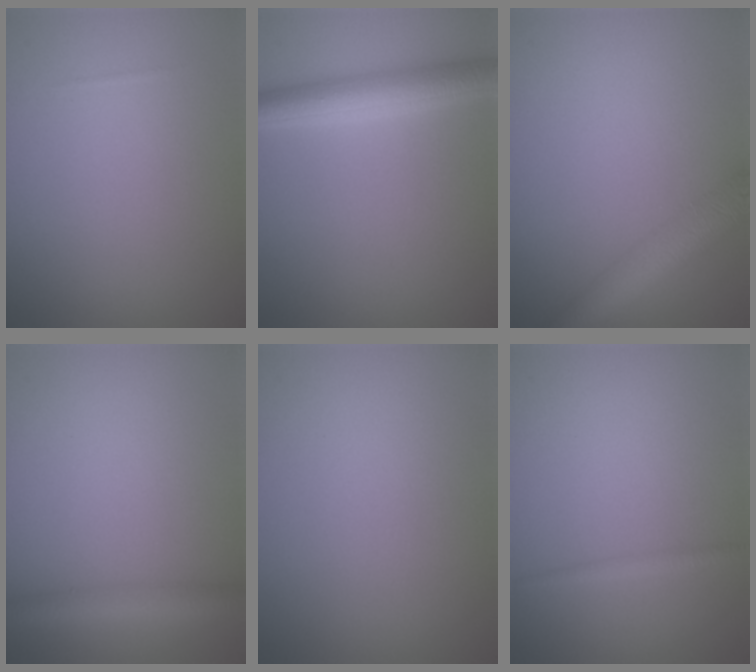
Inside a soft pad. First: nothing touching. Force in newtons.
{"total": 4.1, "press": 4.1, "slide": 0.0}
{"total": 4.8, "press": 4.8, "slide": 0.2}
{"total": 3.1, "press": 3.1, "slide": 0.1}
{"total": 0.0}
{"total": 0.8, "press": 0.8, "slide": 0.1}